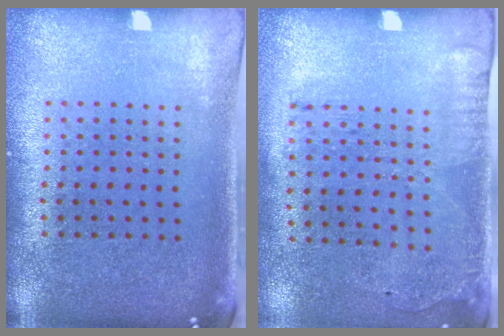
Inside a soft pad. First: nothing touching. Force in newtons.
{"total": 1.8, "press": 1.2, "slide": 1.3}